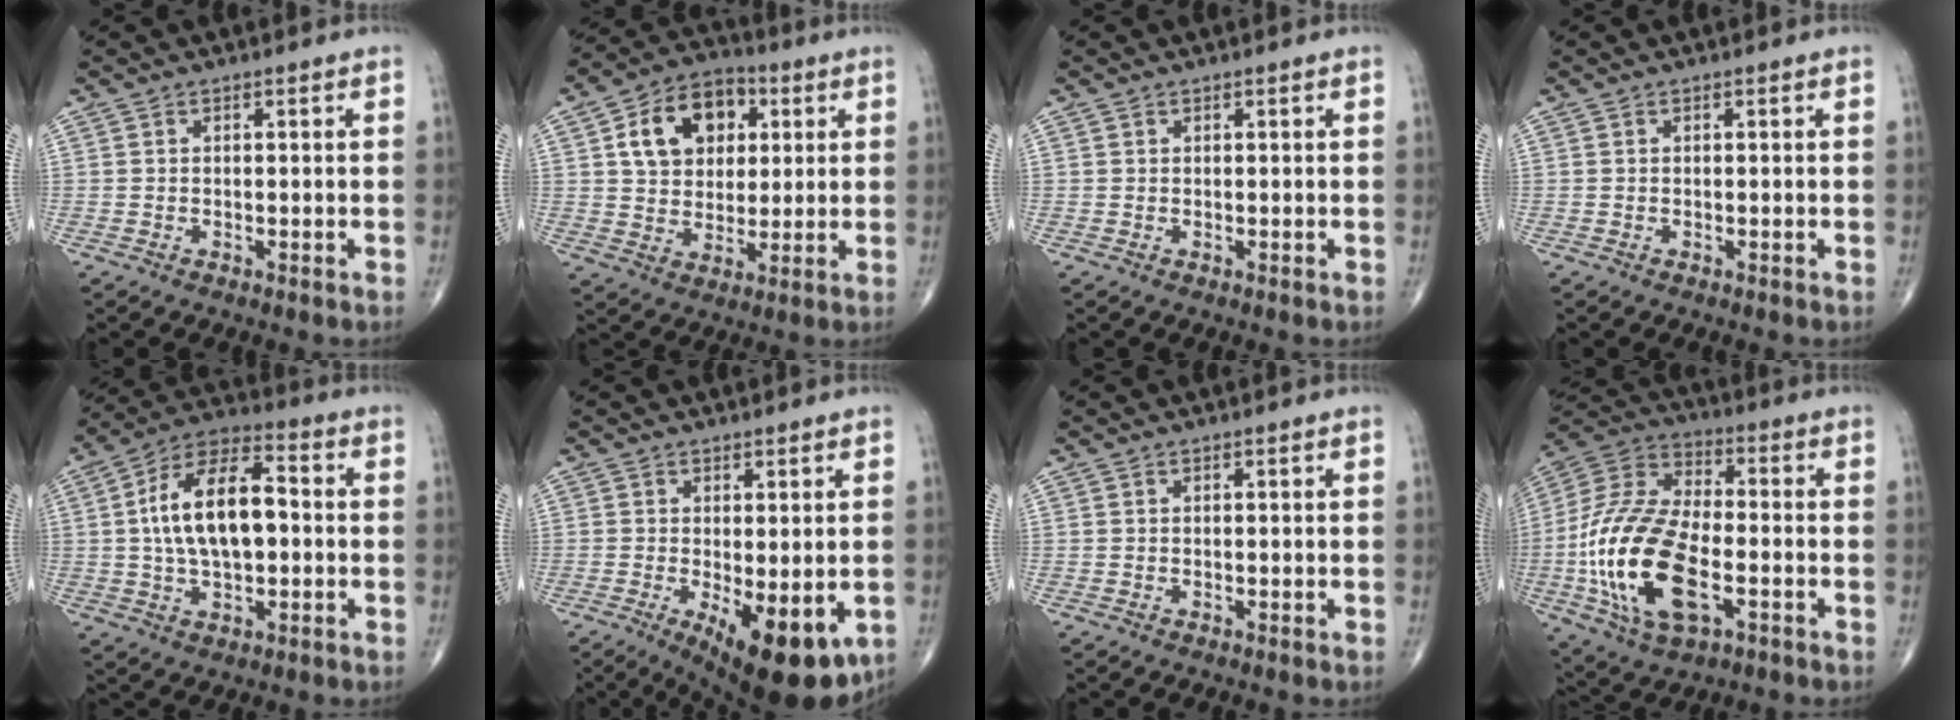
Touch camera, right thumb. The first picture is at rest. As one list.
[{"total": 14.0, "force": [4.2, 10.1, 8.6], "torque": [-0.106, 0.001, 0.065]}, {"total": 0.0}, {"total": 0.0}, {"total": 15.7, "force": [0.5, 8.0, 13.5], "torque": [-0.233, 0.030, 0.001]}, {"total": 13.3, "force": [-4.3, 5.3, 11.4], "torque": [-0.152, -0.023, -0.049]}, {"total": 0.0}, {"total": 23.2, "force": [-5.6, 11.8, 19.2], "torque": [-0.398, 0.014, -0.098]}]